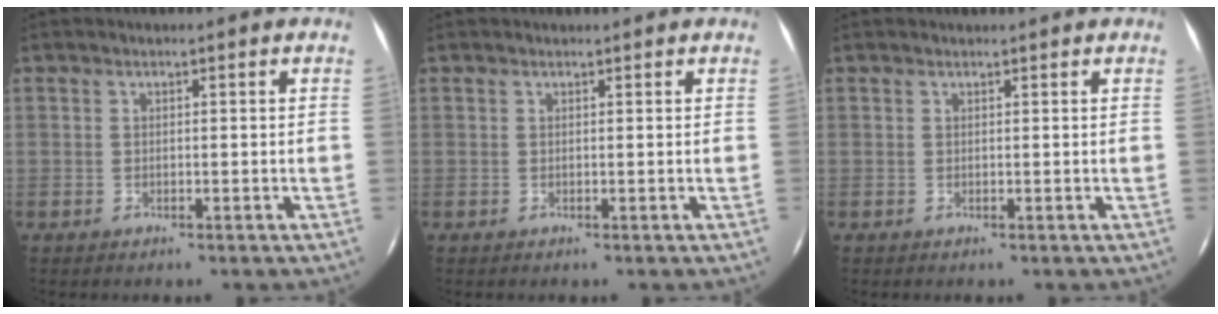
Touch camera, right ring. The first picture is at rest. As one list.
[{"total": 0.6, "force": [0.6, 0.0, 0.1], "torque": [-0.008, 0.001, 0.009]}, {"total": 1.0, "force": [0.9, -0.1, 0.2], "torque": [-0.011, 0.001, 0.012]}]